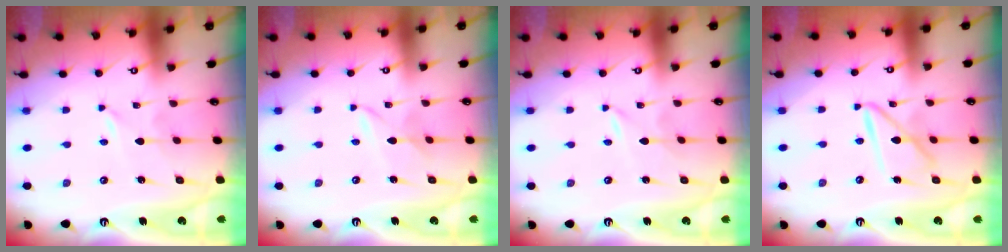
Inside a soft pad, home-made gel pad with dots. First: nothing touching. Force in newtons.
{"total": 2.3, "press": 2.3, "slide": 0.2}
{"total": 0.0}
{"total": 11.2, "press": 11.1, "slide": 1.2}